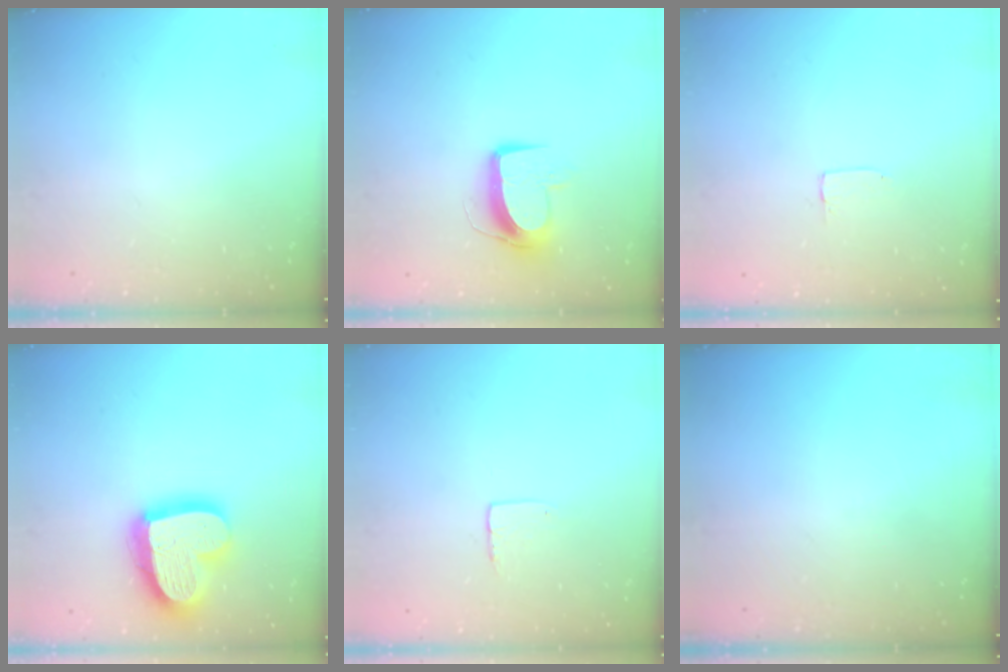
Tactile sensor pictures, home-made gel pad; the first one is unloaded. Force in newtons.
{"total": 9.8, "press": 9.7, "slide": 0.7}
{"total": 1.2, "press": 1.2, "slide": 0.0}
{"total": 20.8, "press": 20.7, "slide": 1.9}
{"total": 4.5, "press": 4.5, "slide": 0.3}
{"total": 0.0}